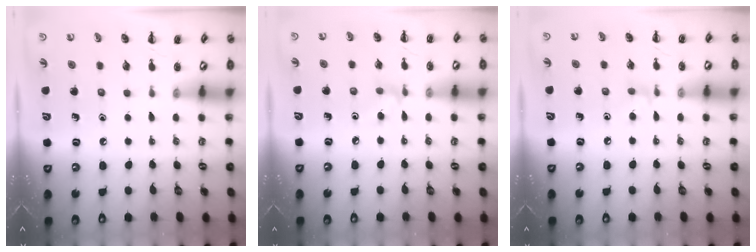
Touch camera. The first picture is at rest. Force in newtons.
{"total": 4.3, "press": 4.0, "slide": 1.5}
{"total": 3.6, "press": 3.4, "slide": 1.3}